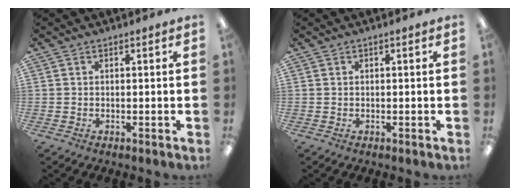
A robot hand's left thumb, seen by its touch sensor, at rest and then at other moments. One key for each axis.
{"total": 0.0}